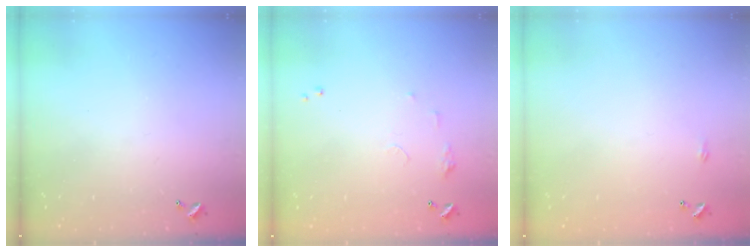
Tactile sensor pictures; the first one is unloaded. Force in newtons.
{"total": 6.3, "press": 6.3, "slide": 0.7}
{"total": 2.2, "press": 2.1, "slide": 0.4}